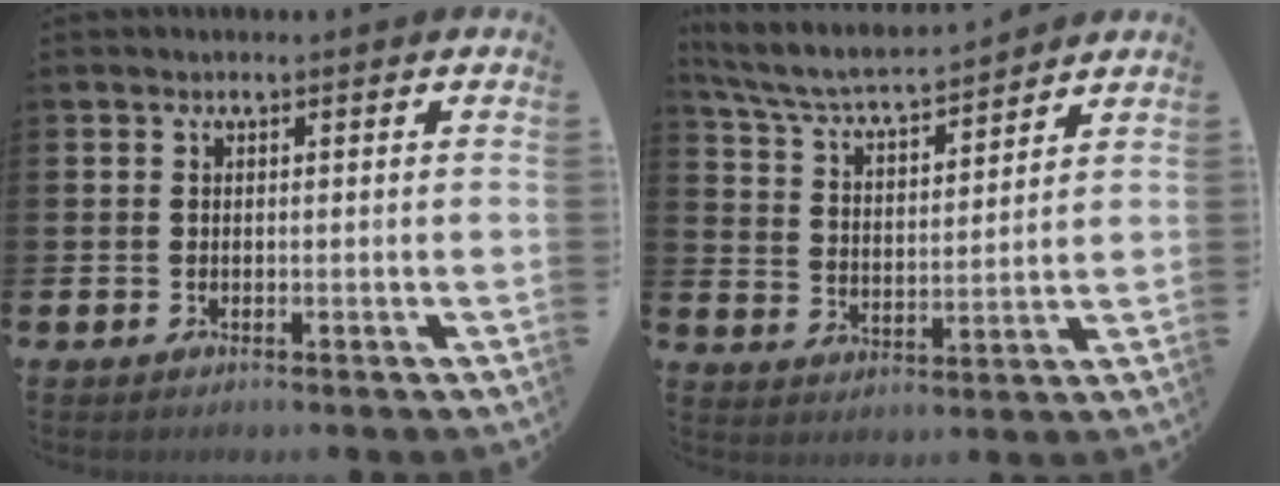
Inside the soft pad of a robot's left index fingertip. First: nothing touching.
{"total": 6.1, "force": [5.7, 0.7, 2.0], "torque": [-0.065, -0.042, 0.095]}